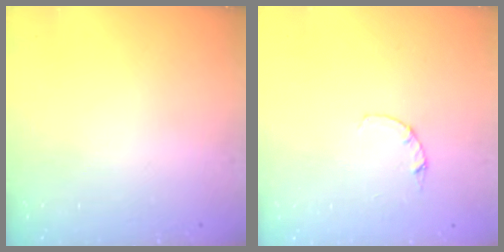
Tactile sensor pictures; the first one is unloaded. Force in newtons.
{"total": 1.2, "press": 1.1, "slide": 0.3}